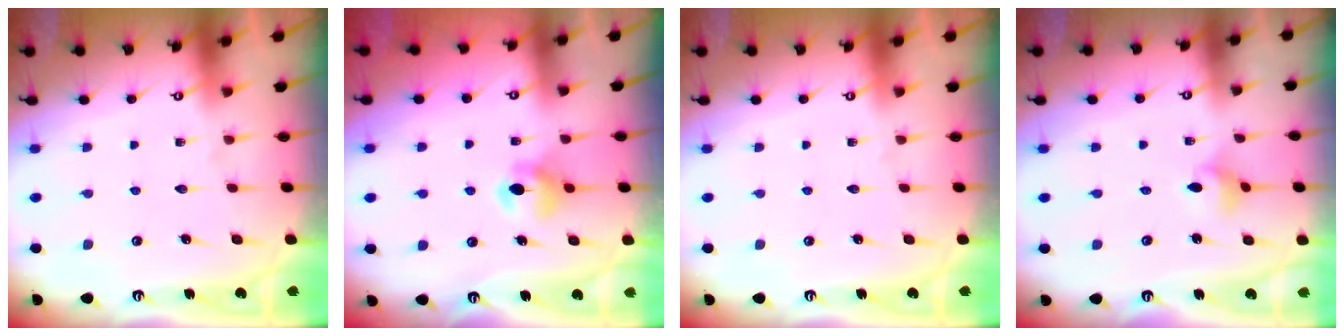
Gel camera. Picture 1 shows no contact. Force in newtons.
{"total": 6.3, "press": 6.3, "slide": 0.4}
{"total": 0.0}
{"total": 3.0, "press": 2.9, "slide": 0.6}